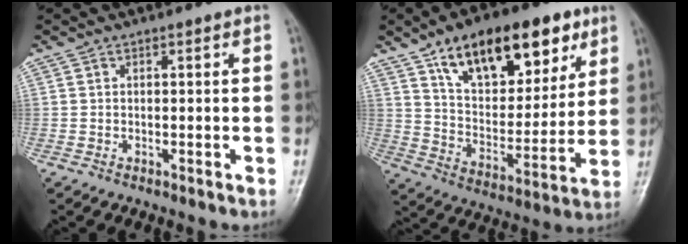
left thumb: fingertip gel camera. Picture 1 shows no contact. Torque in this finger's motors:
{"motor_torque": [2.05, 0.72, 1.59, -1.17, 0.28]}